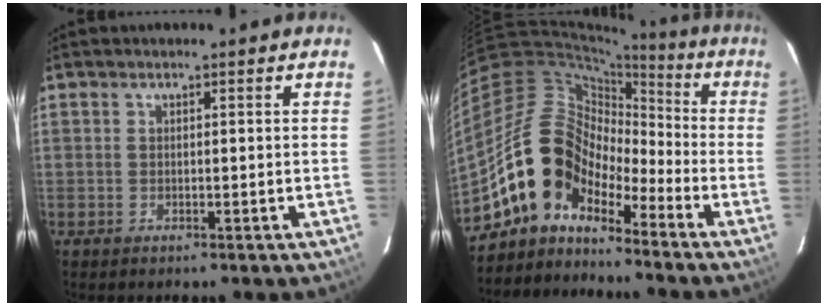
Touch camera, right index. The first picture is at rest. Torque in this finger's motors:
{"motor_torque": [0.82, -0.66, 1.04, 0.14]}